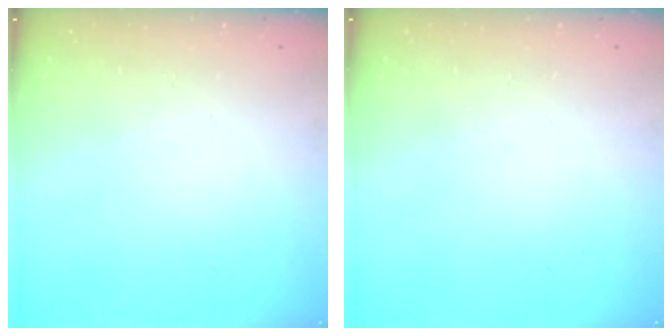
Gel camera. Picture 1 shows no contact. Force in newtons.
{"total": 0.0}